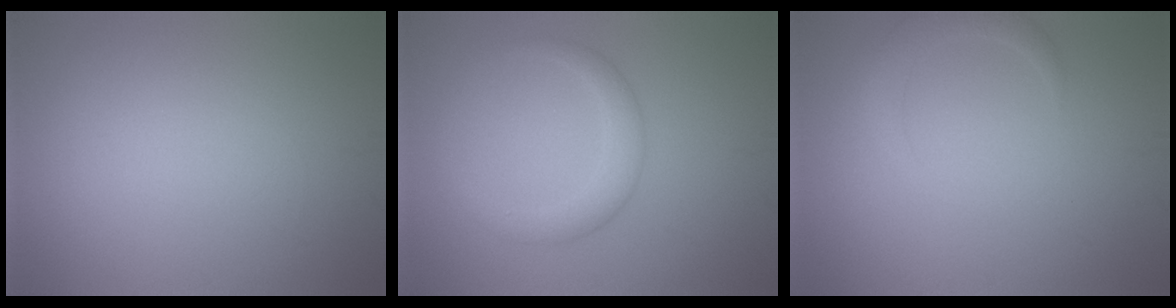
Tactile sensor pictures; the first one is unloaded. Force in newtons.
{"total": 2.7, "press": 2.7, "slide": 0.1}
{"total": 2.1, "press": 2.1, "slide": 0.3}